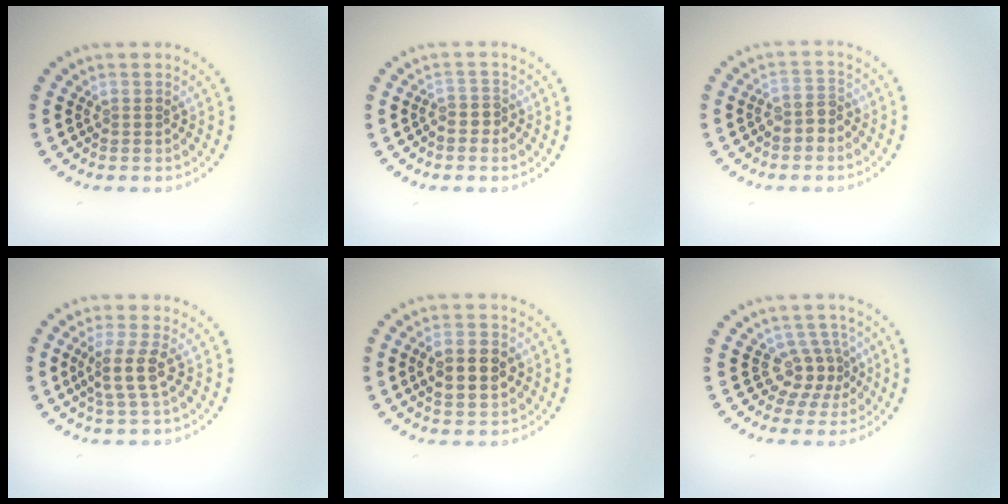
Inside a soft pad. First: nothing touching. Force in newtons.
{"total": 1.4, "press": 1.1, "slide": 0.9}
{"total": 1.8, "press": 1.5, "slide": 0.9}
{"total": 2.7, "press": 2.3, "slide": 1.5}
{"total": 3.9, "press": 3.9, "slide": 0.2}
{"total": 2.9, "press": 2.2, "slide": 2.0}